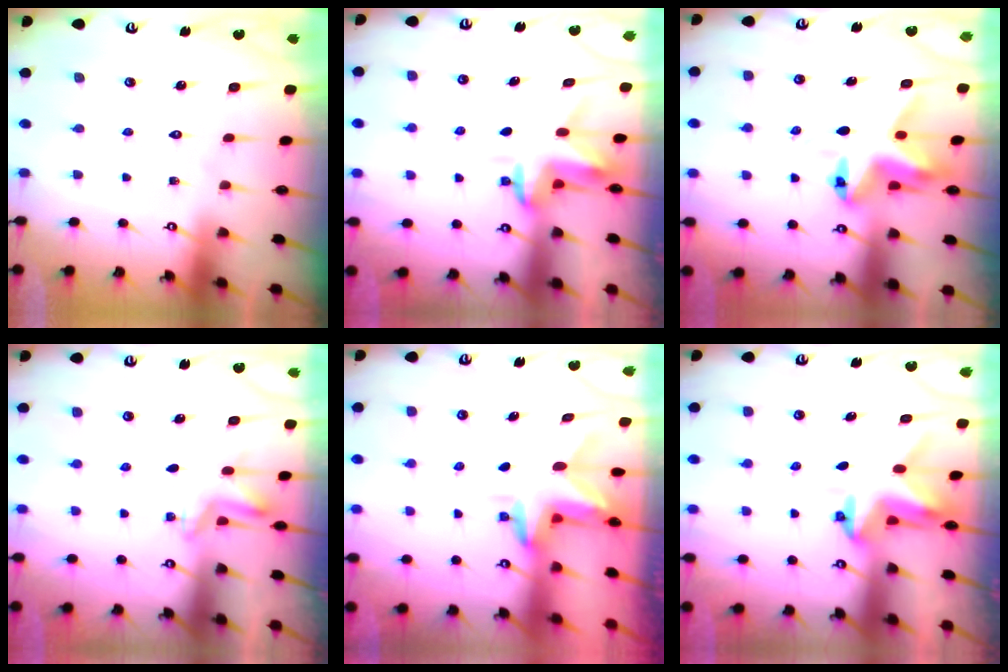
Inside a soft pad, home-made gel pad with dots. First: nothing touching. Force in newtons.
{"total": 3.4, "press": 3.4, "slide": 0.2}
{"total": 7.4, "press": 7.4, "slide": 0.4}
{"total": 2.8, "press": 2.7, "slide": 0.9}
{"total": 2.9, "press": 2.9, "slide": 0.2}
{"total": 3.5, "press": 3.5, "slide": 0.2}